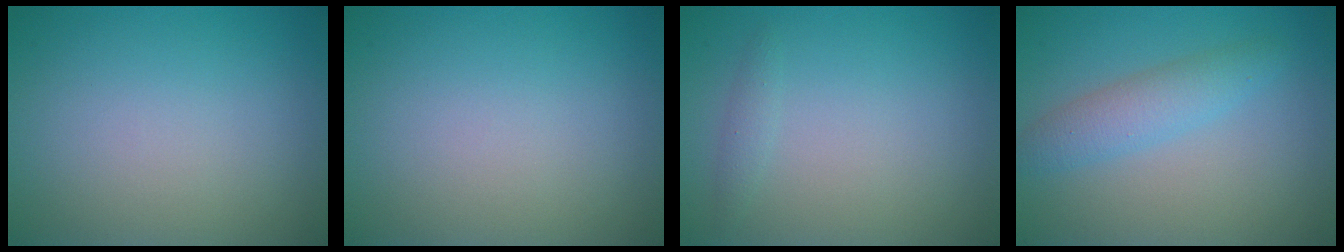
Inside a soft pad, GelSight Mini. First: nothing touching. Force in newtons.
{"total": 0.0}
{"total": 0.8, "press": 0.8, "slide": 0.1}
{"total": 2.9, "press": 2.9, "slide": 0.0}